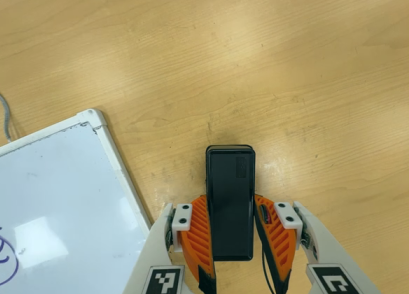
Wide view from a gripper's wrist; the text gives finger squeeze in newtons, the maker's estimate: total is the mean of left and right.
{"total": 4.9, "left": 3.6, "right": 6.2}